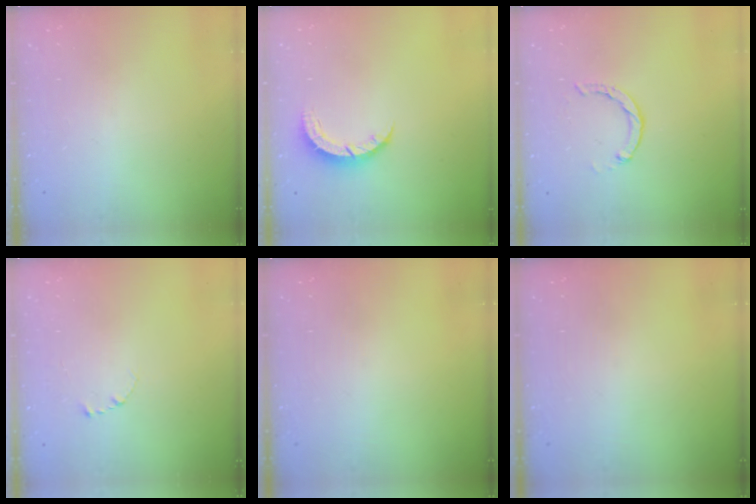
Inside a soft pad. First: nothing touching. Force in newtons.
{"total": 4.4, "press": 4.4, "slide": 0.5}
{"total": 2.7, "press": 2.7, "slide": 0.5}
{"total": 2.7, "press": 2.7, "slide": 0.3}
{"total": 0.0}
{"total": 0.0}